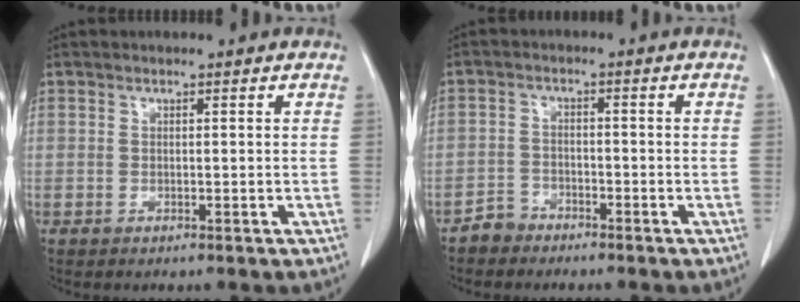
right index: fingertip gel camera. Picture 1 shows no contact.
{"total": 2.8, "force": [-2.4, 1.5, -0.1], "torque": [-0.003, 0.006, -0.045]}